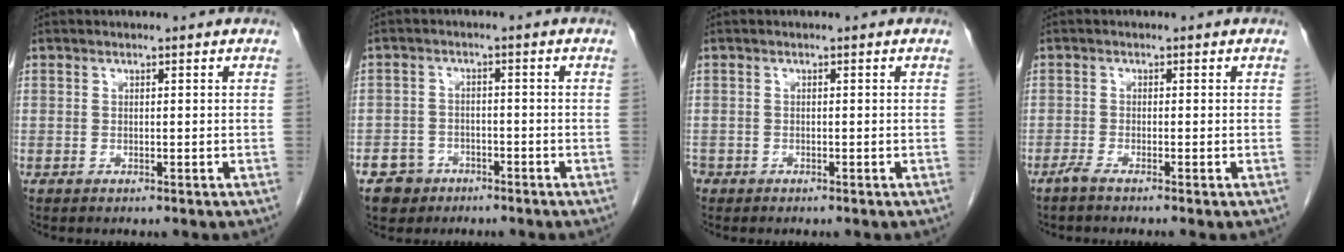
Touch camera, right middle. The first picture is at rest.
{"total": 4.5, "force": [-2.8, 3.4, 0.6], "torque": [-0.013, 0.009, -0.045]}
{"total": 1.3, "force": [-0.8, 0.9, 0.3], "torque": [-0.013, 0.001, -0.015]}
{"total": 1.7, "force": [-1.3, -0.3, 1.0], "torque": [-0.025, -0.002, -0.029]}